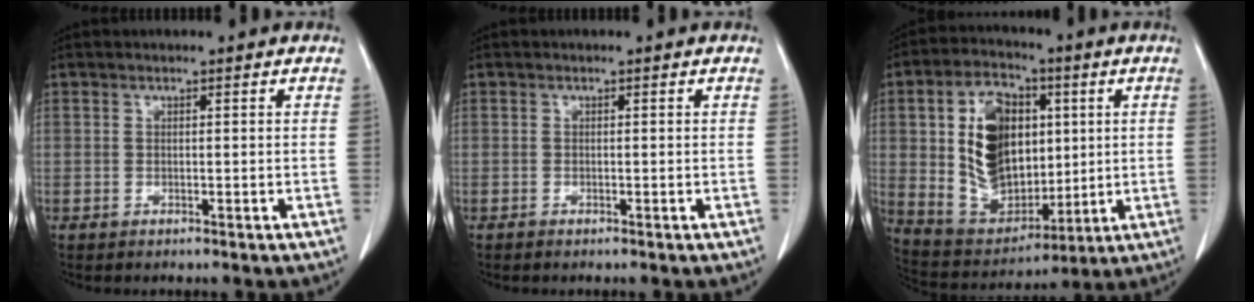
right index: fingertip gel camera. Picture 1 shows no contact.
{"total": 0.7, "force": [-0.4, 0.3, 0.5], "torque": [-0.016, -0.003, -0.006]}
{"total": 16.6, "force": [2.6, 10.4, 12.7], "torque": [-0.250, 0.027, 0.060]}